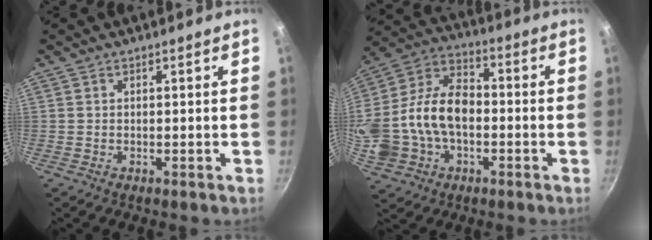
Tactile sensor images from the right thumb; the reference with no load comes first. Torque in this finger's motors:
{"motor_torque": [2.61, 2.40, 1.21, -1.24, 0.20]}